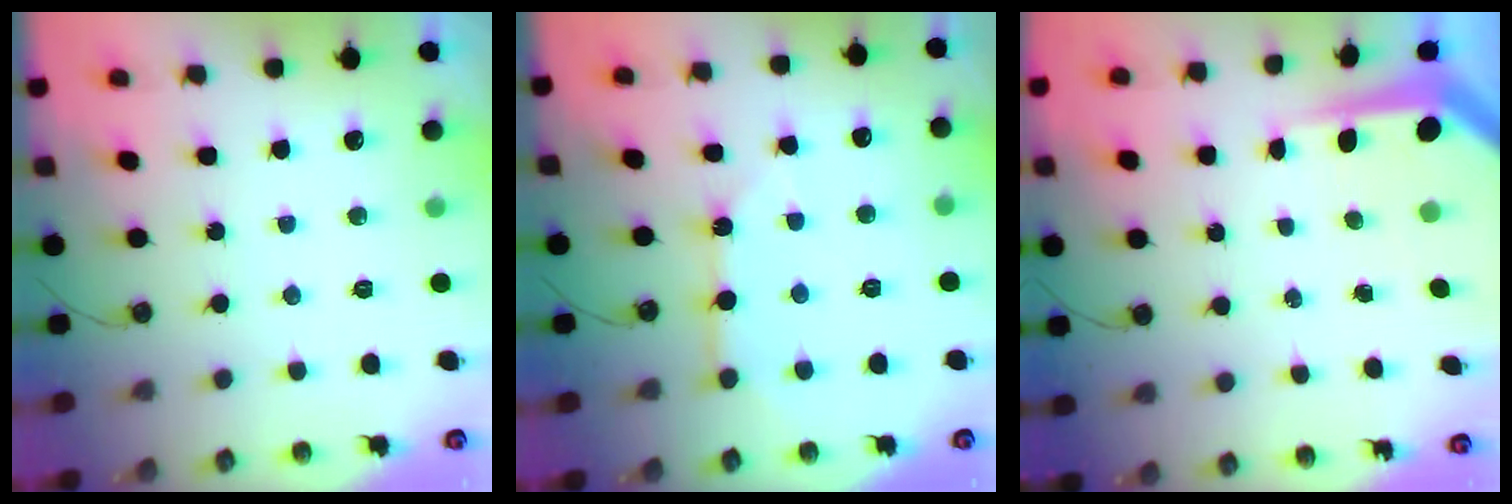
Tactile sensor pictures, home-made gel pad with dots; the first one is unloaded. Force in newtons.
{"total": 5.3, "press": 5.2, "slide": 0.4}
{"total": 5.0, "press": 5.0, "slide": 0.5}